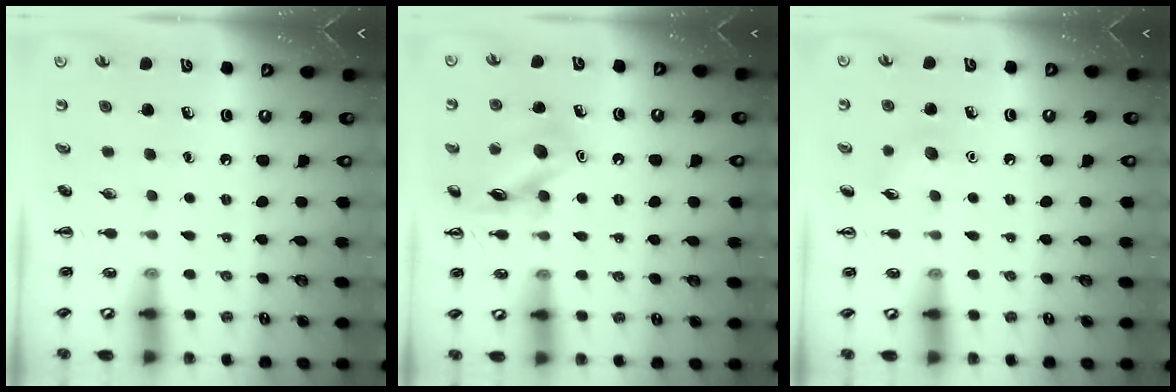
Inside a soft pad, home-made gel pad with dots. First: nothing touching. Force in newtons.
{"total": 13.6, "press": 13.6, "slide": 1.1}
{"total": 6.5, "press": 6.3, "slide": 1.6}